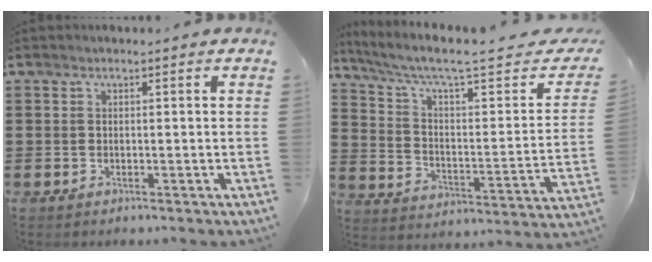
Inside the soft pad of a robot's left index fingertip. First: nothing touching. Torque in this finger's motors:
{"motor_torque": [2.14, 0.00, 0.20, 0.15]}